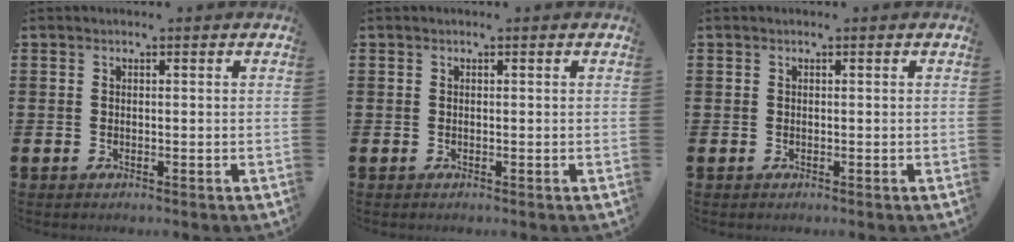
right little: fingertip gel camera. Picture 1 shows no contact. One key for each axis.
{"total": 0.0}
{"total": 0.0}